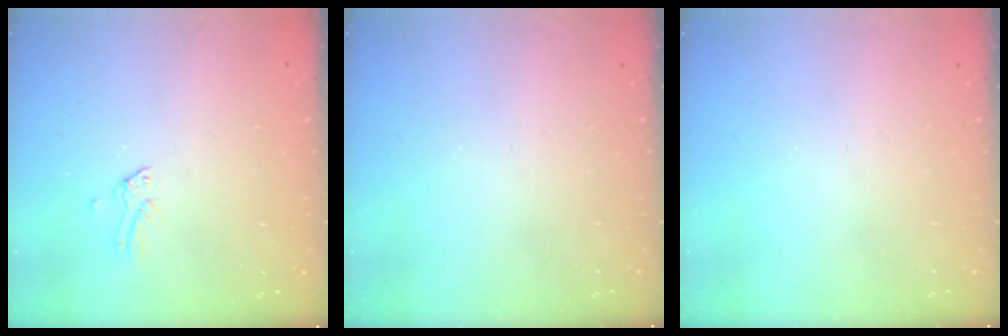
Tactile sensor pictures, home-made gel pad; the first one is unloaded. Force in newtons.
{"total": 0.0}
{"total": 0.0}